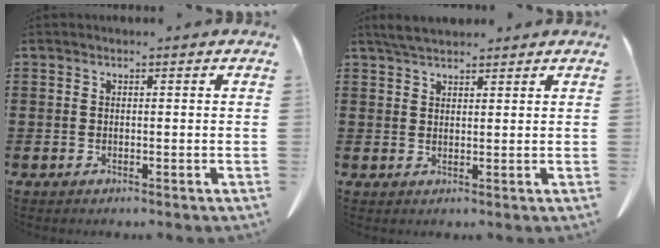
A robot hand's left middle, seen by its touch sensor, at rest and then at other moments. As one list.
[{"total": 3.0, "force": [2.6, 0.8, 1.2], "torque": [-0.030, 0.003, 0.049]}]